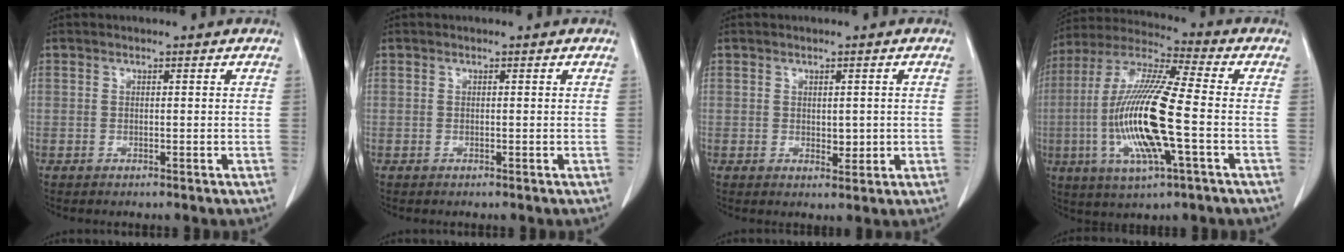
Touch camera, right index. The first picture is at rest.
{"total": 0.0}
{"total": 2.2, "force": [0.2, 1.3, 1.7], "torque": [-0.018, -0.002, 0.011]}
{"total": 17.3, "force": [-3.3, 1.8, 16.9], "torque": [-0.352, -0.010, -0.061]}